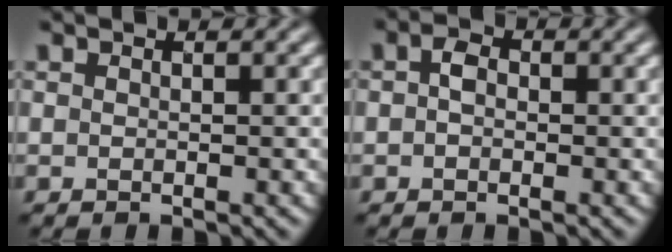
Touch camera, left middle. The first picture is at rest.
{"total": 1.6, "force": [-0.1, 1.1, 1.1], "torque": [-0.020, 0.003, -0.007]}